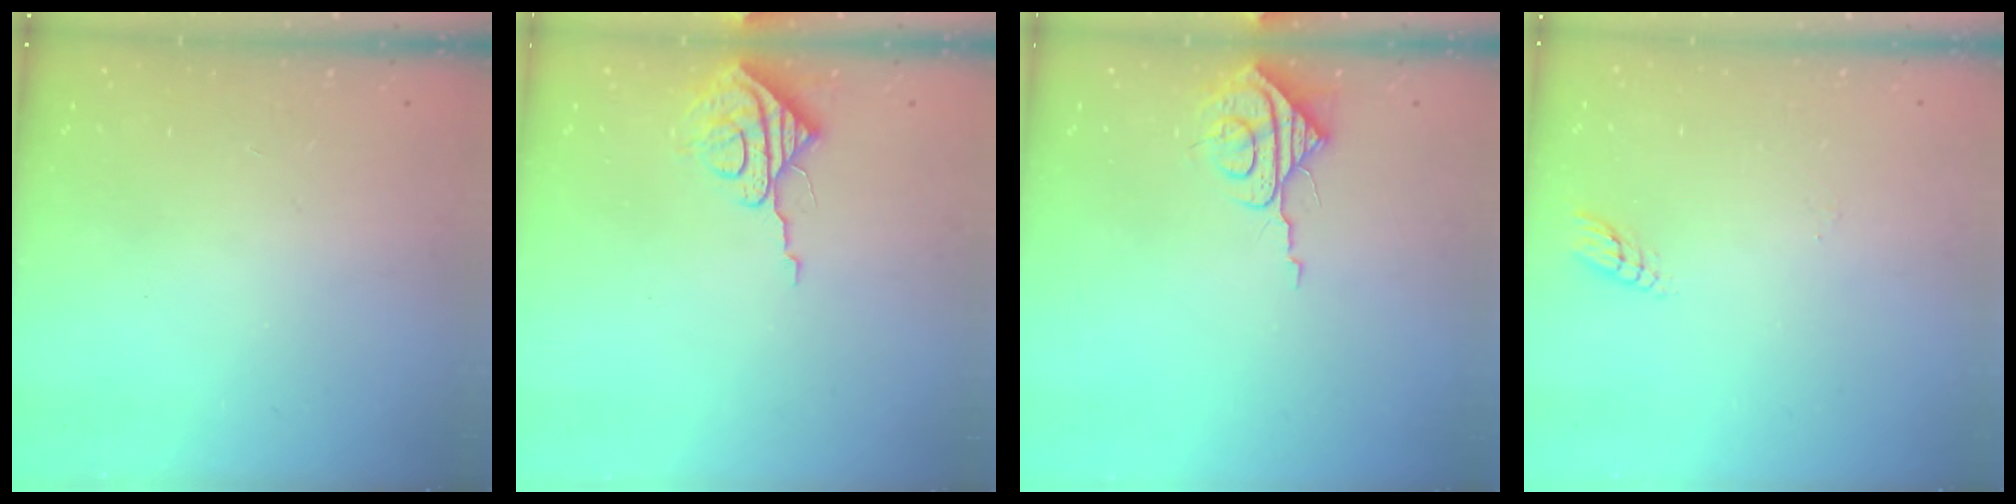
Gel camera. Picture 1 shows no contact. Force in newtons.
{"total": 8.2, "press": 8.2, "slide": 0.5}
{"total": 7.6, "press": 7.5, "slide": 0.7}
{"total": 4.4, "press": 4.3, "slide": 0.4}